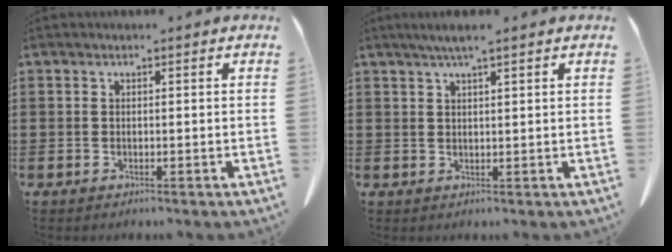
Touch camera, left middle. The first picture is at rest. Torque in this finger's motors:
{"motor_torque": [0.22, 0.12, 0.06, 0.05]}